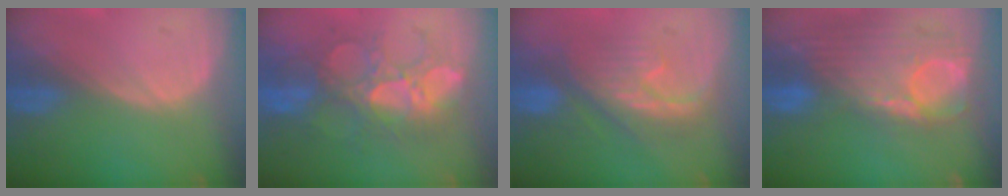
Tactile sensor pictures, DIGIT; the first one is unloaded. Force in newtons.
{"total": 10.1, "press": 9.6, "slide": 3.2}
{"total": 8.0, "press": 8.0, "slide": 1.0}
{"total": 12.8, "press": 10.8, "slide": 6.9}